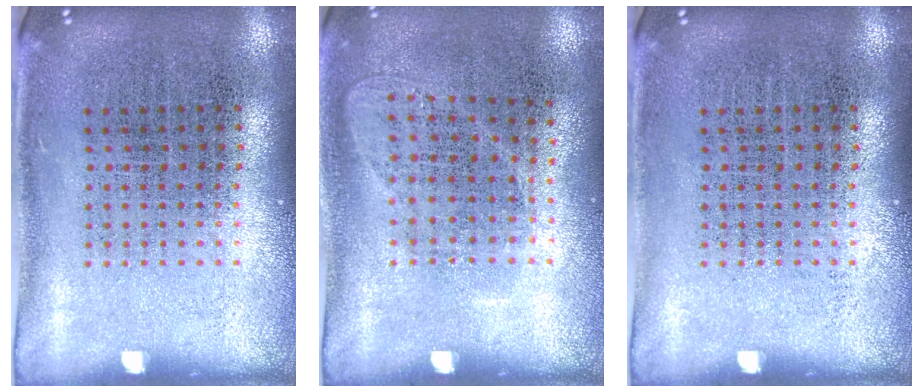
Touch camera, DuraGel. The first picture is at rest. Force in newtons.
{"total": 1.0, "press": 0.9, "slide": 0.5}
{"total": 0.0}